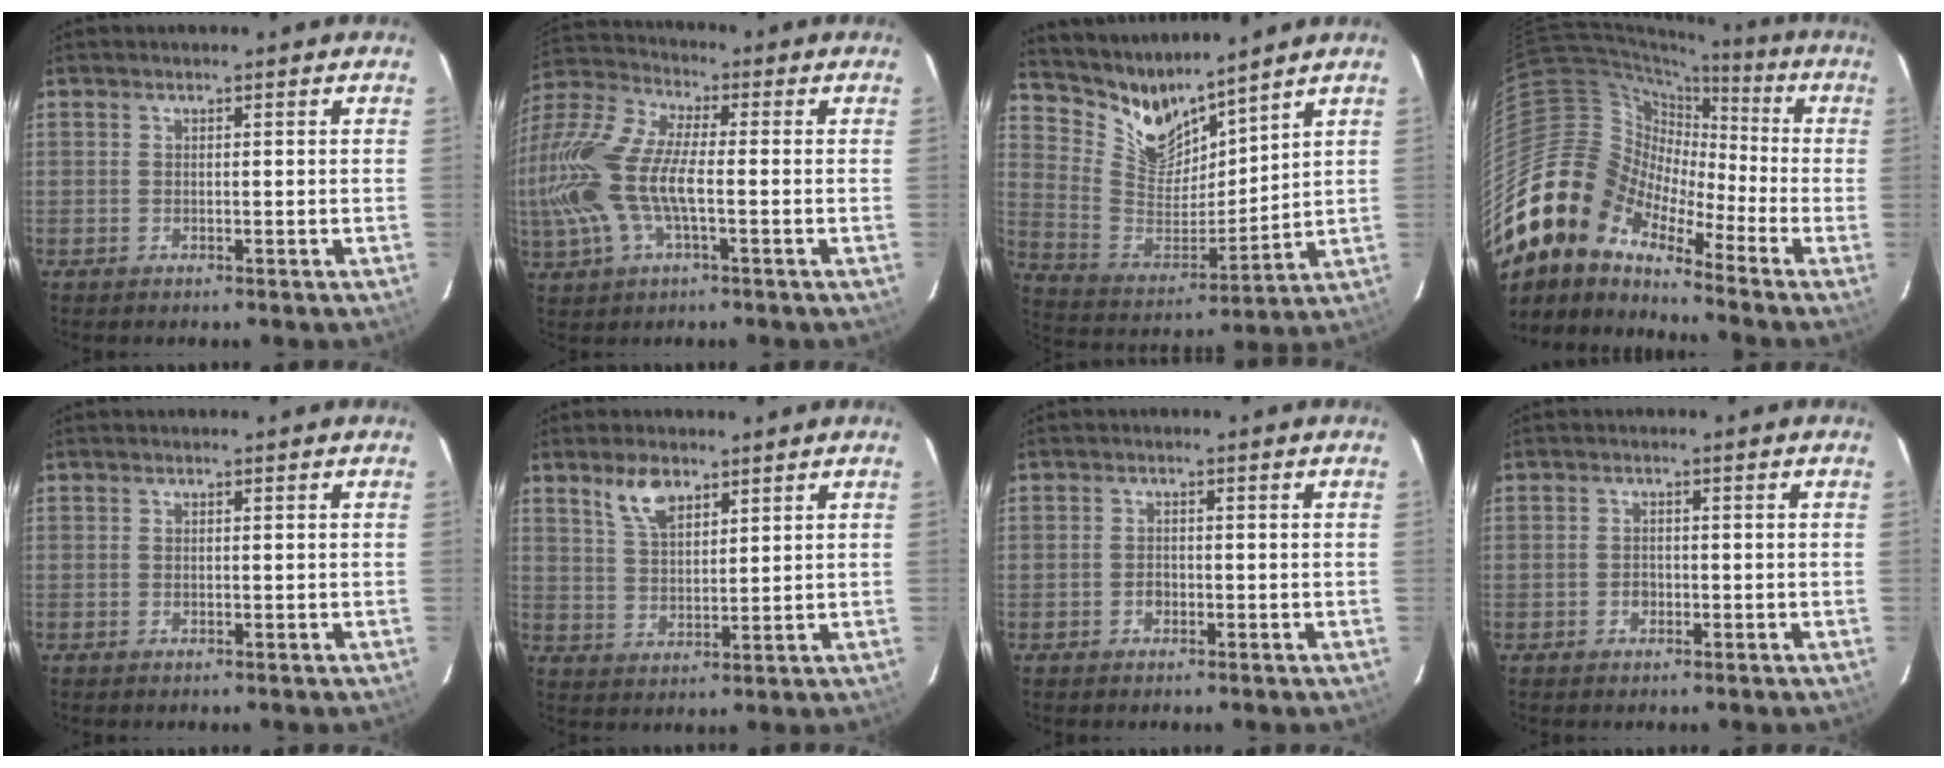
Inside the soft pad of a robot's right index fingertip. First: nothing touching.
{"total": 19.1, "force": [-2.1, 8.2, 17.2], "torque": [-0.358, -0.003, -0.047]}
{"total": 11.6, "force": [10.4, 3.3, 4.0], "torque": [-0.092, -0.018, 0.211]}
{"total": 16.1, "force": [-11.7, 8.8, 6.8], "torque": [-0.124, 0.006, -0.242]}
{"total": 0.0}
{"total": 6.5, "force": [4.4, 2.9, 3.8], "torque": [-0.068, 0.004, 0.087]}
{"total": 1.4, "force": [-0.6, 1.1, 0.5], "torque": [-0.007, 0.004, -0.007]}
{"total": 1.6, "force": [-0.6, 1.4, 0.5], "torque": [-0.007, 0.005, -0.007]}